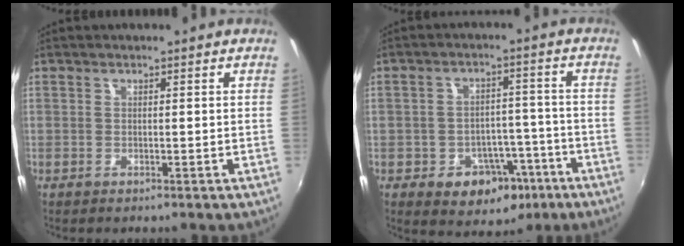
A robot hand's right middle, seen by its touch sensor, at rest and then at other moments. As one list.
[{"total": 9.5, "force": [-4.8, 7.0, 4.3], "torque": [-0.071, 0.024, -0.045]}]